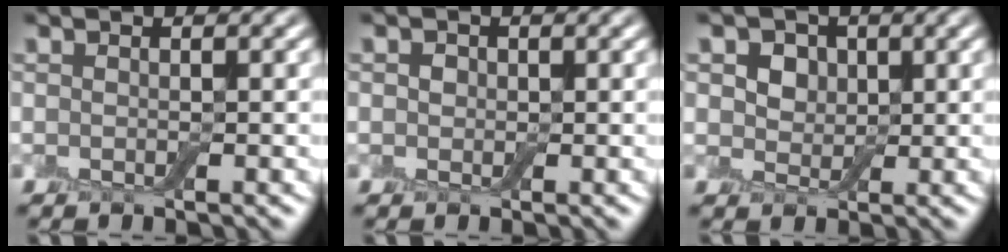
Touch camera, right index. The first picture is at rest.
{"total": 1.0, "force": [0.2, 0.9, 0.3], "torque": [-0.003, 0.002, -0.003]}
{"total": 4.8, "force": [2.2, 3.5, 2.4], "torque": [-0.049, 0.011, 0.018]}